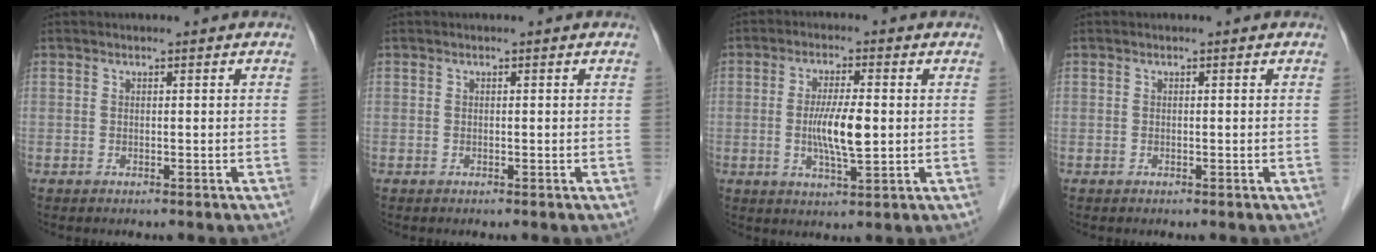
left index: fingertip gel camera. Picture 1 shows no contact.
{"total": 0.0}
{"total": 6.8, "force": [-0.6, 1.0, 6.7], "torque": [-0.132, -0.013, -0.013]}
{"total": 0.0}